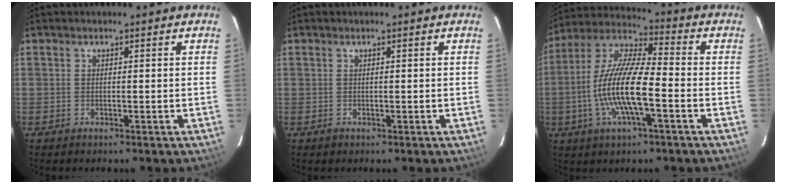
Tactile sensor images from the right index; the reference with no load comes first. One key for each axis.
{"total": 0.9, "fx": -0.1, "fy": 0.9, "fz": 0.0, "tx": 0.001, "ty": 0.001, "tz": 0.001}
{"total": 14.7, "fx": -3.8, "fy": 3.3, "fz": 13.8, "tx": -0.276, "ty": 0.000, "tz": -0.079}